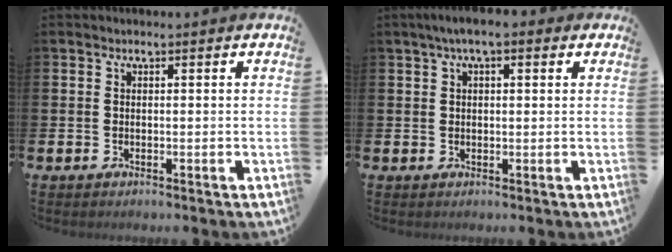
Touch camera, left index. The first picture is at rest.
{"total": 3.5, "force": [2.0, 1.4, 2.5], "torque": [-0.042, 0.004, 0.032]}